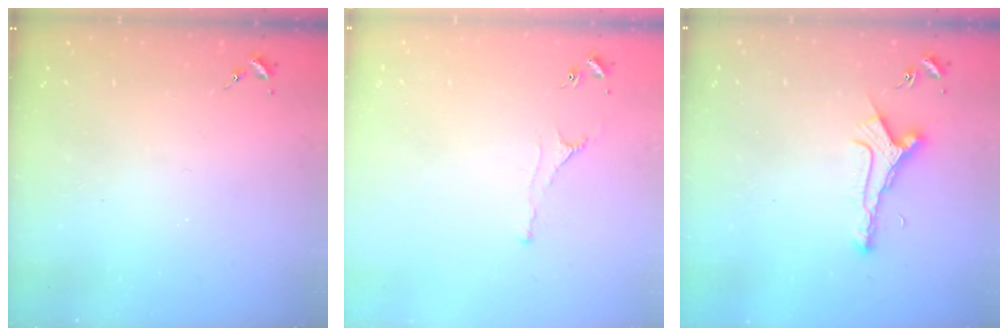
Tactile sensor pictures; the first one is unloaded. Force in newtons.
{"total": 2.2, "press": 2.1, "slide": 0.4}
{"total": 6.9, "press": 6.8, "slide": 1.0}